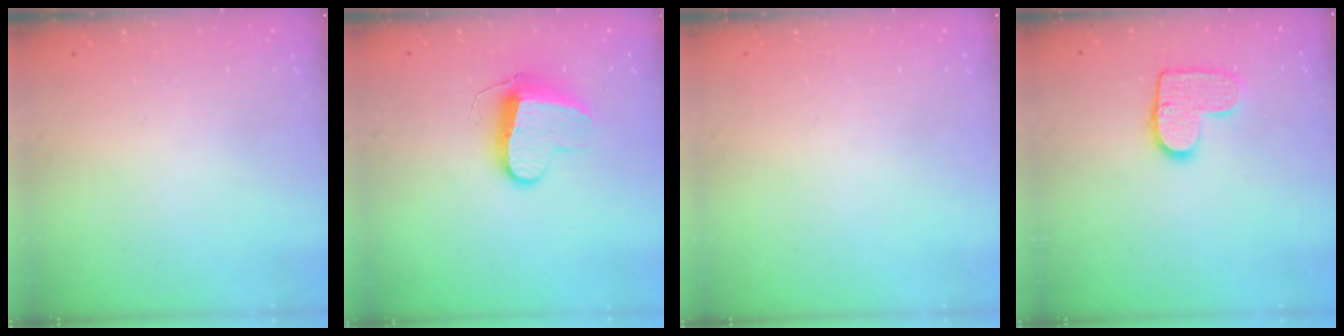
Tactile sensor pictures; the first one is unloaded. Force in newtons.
{"total": 10.6, "press": 10.6, "slide": 0.2}
{"total": 0.0}
{"total": 10.7, "press": 10.7, "slide": 0.6}